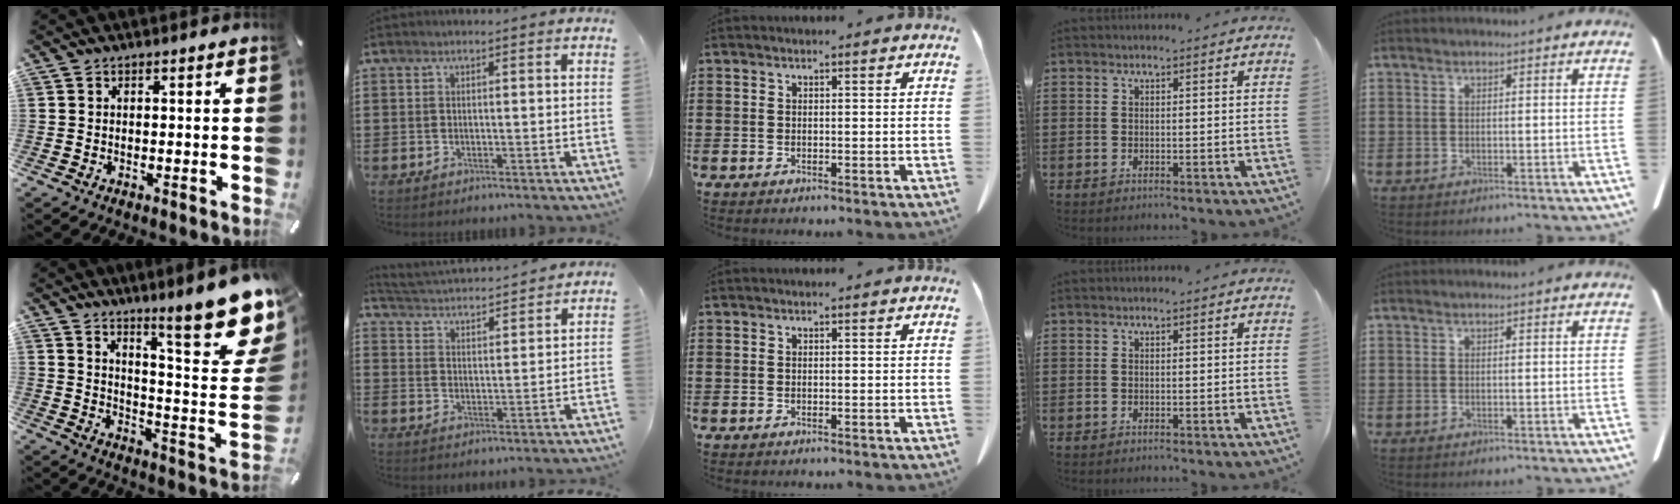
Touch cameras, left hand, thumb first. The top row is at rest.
{"thumb": {"total": 20.2, "force": [13.4, 5.1, 14.1], "torque": [-0.193, -0.109, 0.215]}, "index": {"total": 3.0, "force": [3.0, -0.2, -0.1], "torque": [-0.017, -0.025, 0.047]}}